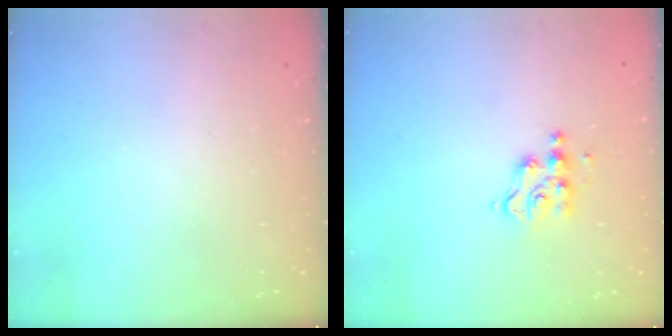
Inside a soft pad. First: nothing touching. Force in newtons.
{"total": 4.9, "press": 4.8, "slide": 0.5}